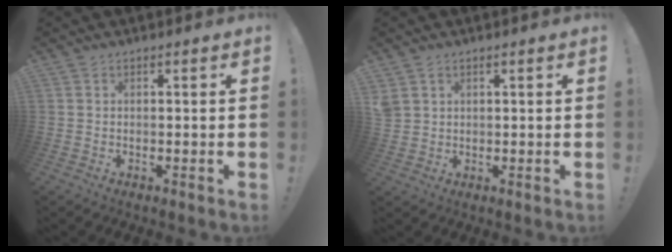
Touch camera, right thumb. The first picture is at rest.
{"total": 2.9, "force": [1.6, 2.0, 1.2], "torque": [-0.018, -0.005, 0.033]}